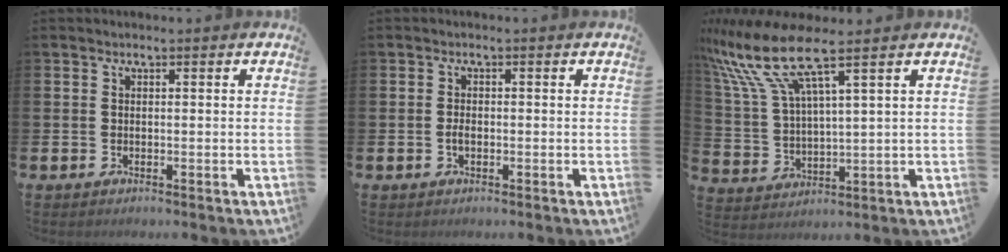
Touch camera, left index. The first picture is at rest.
{"total": 1.3, "force": [-0.4, 0.8, 1.0], "torque": [-0.010, -0.001, -0.011]}
{"total": 9.9, "force": [7.5, 1.7, 6.2], "torque": [-0.161, -0.033, 0.126]}